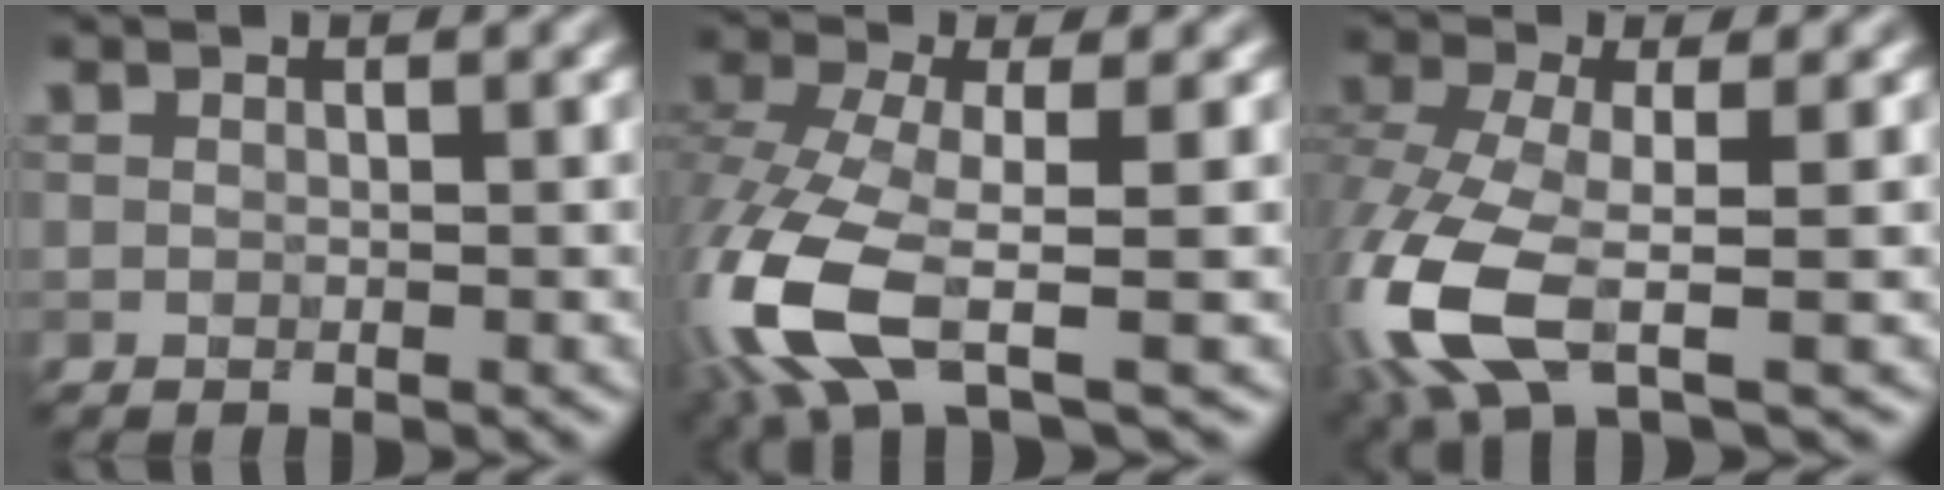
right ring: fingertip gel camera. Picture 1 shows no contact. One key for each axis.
{"total": 8.8, "fx": -5.1, "fy": 2.3, "fz": 6.8, "tx": -0.209, "ty": -0.028, "tz": -0.064}
{"total": 8.0, "fx": -4.9, "fy": 2.0, "fz": 5.9, "tx": -0.193, "ty": -0.027, "tz": -0.063}